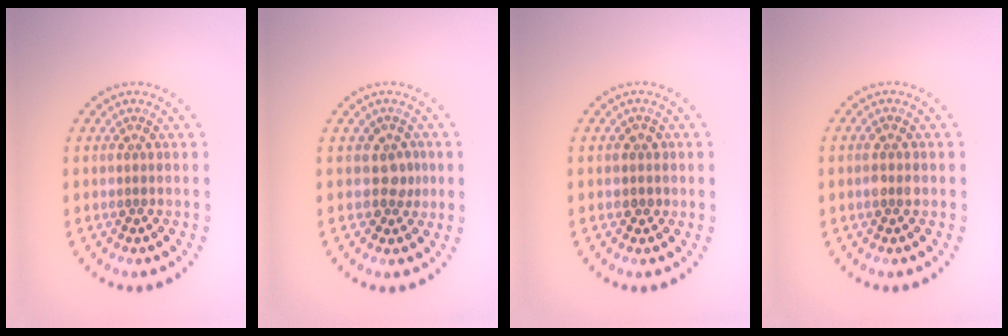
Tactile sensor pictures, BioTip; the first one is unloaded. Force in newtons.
{"total": 1.8, "press": 1.4, "slide": 1.2}
{"total": 1.2, "press": 1.0, "slide": 0.5}
{"total": 1.4, "press": 1.4, "slide": 0.2}